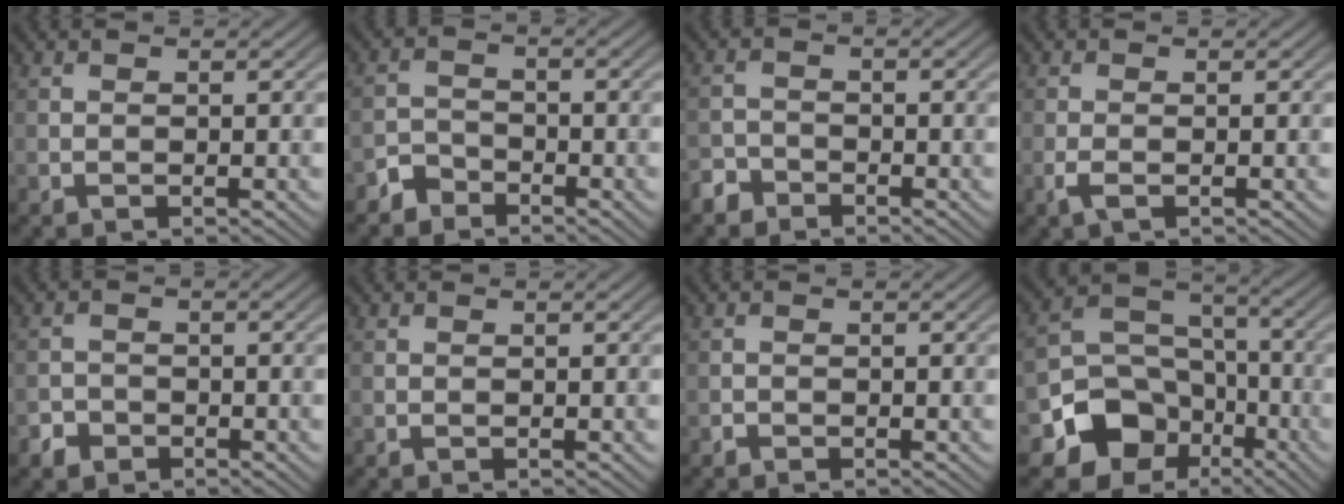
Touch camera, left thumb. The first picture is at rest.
{"total": 2.7, "force": [-2.2, 1.4, 0.5], "torque": [-0.007, 0.006, -0.054]}
{"total": 2.4, "force": [-2.0, 1.3, 0.4], "torque": [-0.007, 0.001, -0.049]}
{"total": 1.6, "force": [-0.7, 0.5, 1.3], "torque": [-0.032, 0.000, -0.017]}
{"total": 2.1, "force": [-1.4, 1.4, 0.6], "torque": [-0.009, 0.000, -0.032]}
{"total": 0.0}
{"total": 0.6, "force": [-0.5, 0.3, 0.1], "torque": [0.000, -0.002, -0.009]}
{"total": 10.7, "force": [-5.0, 8.4, 4.5], "torque": [-0.104, -0.026, -0.099]}